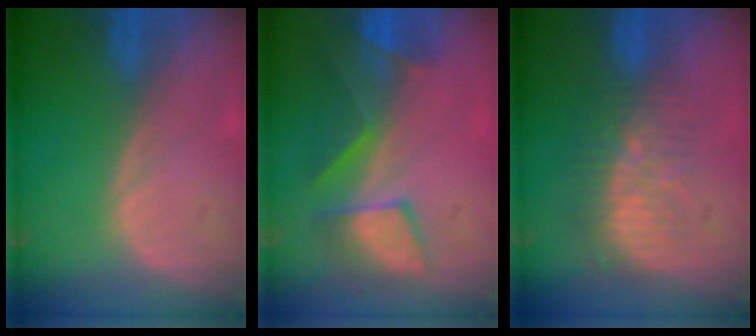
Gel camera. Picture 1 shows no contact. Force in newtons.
{"total": 7.5, "press": 7.4, "slide": 1.3}
{"total": 8.6, "press": 7.4, "slide": 4.3}